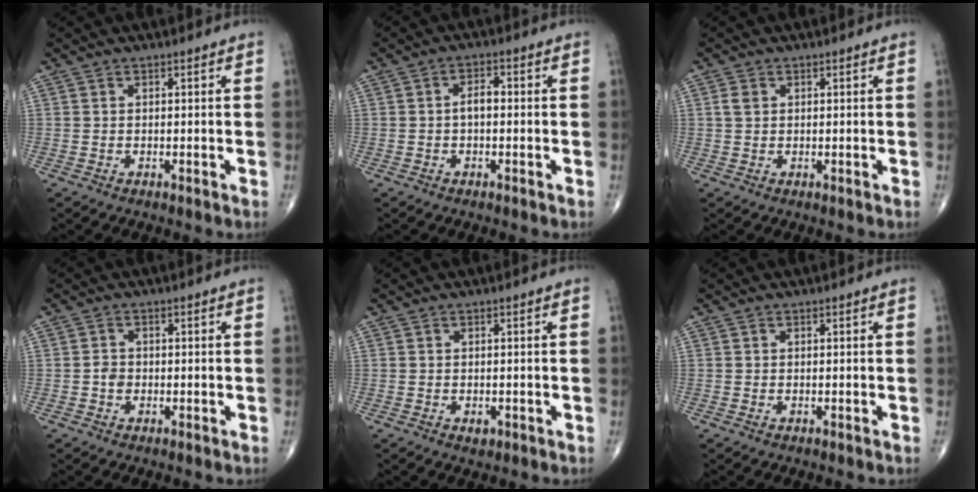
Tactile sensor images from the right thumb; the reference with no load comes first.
{"total": 2.7, "force": [-0.3, 1.5, 2.3], "torque": [-0.034, 0.013, -0.010]}
{"total": 1.8, "force": [0.5, 1.3, 1.1], "torque": [-0.021, 0.004, 0.012]}
{"total": 1.8, "force": [-0.5, 1.5, 0.8], "torque": [-0.005, 0.006, -0.011]}
{"total": 1.2, "force": [-0.4, 0.8, 0.8], "torque": [-0.008, 0.000, -0.004]}
{"total": 0.0}